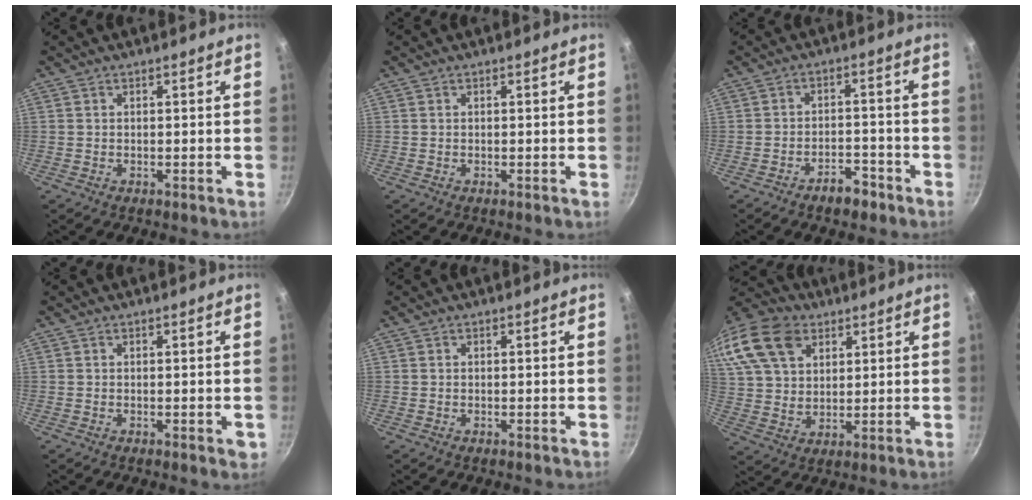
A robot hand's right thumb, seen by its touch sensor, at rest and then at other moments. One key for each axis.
{"total": 0.0}
{"total": 4.8, "fx": -3.5, "fy": 2.3, "fz": 2.3, "tx": -0.021, "ty": 0.033, "tz": -0.049}
{"total": 1.6, "fx": -0.4, "fy": 0.5, "fz": 1.5, "tx": -0.019, "ty": -0.002, "tz": -0.005}
{"total": 0.0}
{"total": 21.8, "fx": 10.6, "fy": 14.7, "fz": 12.2, "tx": -0.268, "ty": 0.018, "tz": 0.199}